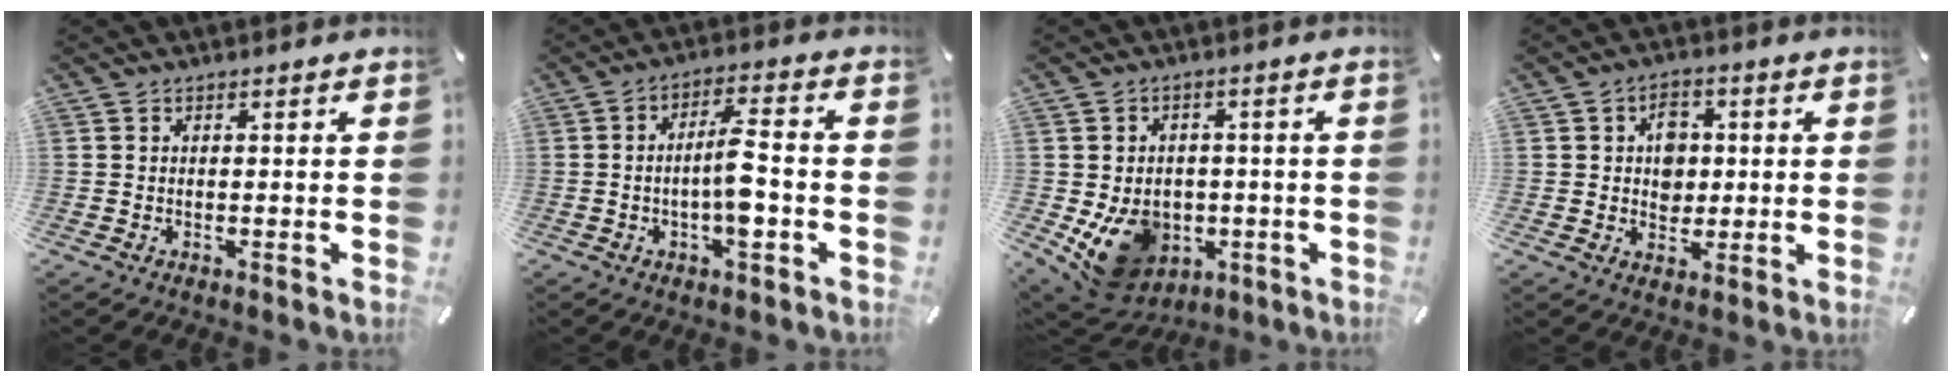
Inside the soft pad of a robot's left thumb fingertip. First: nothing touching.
{"total": 8.3, "force": [-1.7, 2.7, 7.7], "torque": [-0.141, 0.011, -0.032]}
{"total": 12.9, "force": [-3.8, 10.4, 6.8], "torque": [-0.137, 0.015, -0.063]}
{"total": 6.5, "force": [0.7, 5.4, 3.5], "torque": [-0.035, -0.002, 0.007]}